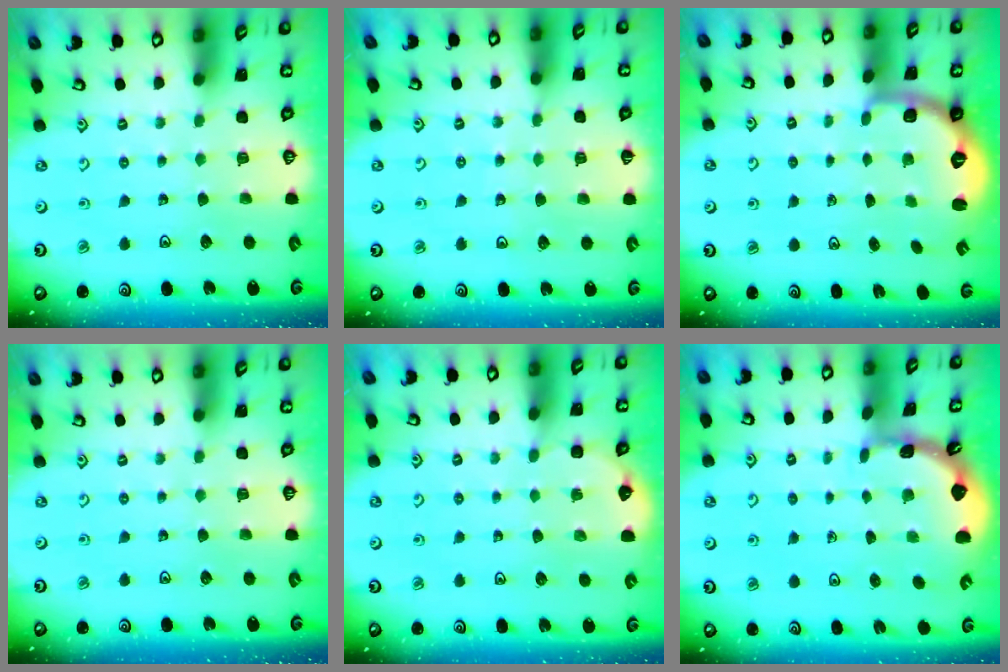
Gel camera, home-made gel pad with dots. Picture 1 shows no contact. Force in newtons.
{"total": 3.5, "press": 3.0, "slide": 1.9}
{"total": 2.6, "press": 1.6, "slide": 2.1}
{"total": 0.0}
{"total": 3.1, "press": 3.1, "slide": 0.1}
{"total": 1.7, "press": 1.7, "slide": 0.1}